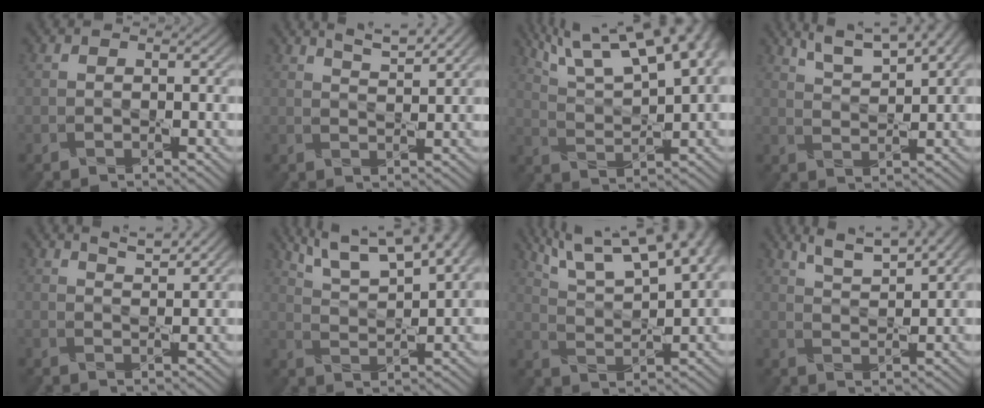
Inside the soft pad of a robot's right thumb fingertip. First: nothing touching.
{"total": 4.5, "force": [3.4, 0.6, 2.8], "torque": [-0.046, 0.004, 0.061]}
{"total": 16.9, "force": [10.2, 5.1, 12.4], "torque": [-0.223, 0.035, 0.152]}
{"total": 8.3, "force": [5.7, 2.0, 5.6], "torque": [-0.112, 0.011, 0.100]}
{"total": 3.2, "force": [2.5, 0.5, 2.0], "torque": [-0.032, 0.002, 0.048]}
{"total": 12.3, "force": [8.1, 3.5, 8.6], "torque": [-0.164, 0.025, 0.122]}
{"total": 15.4, "force": [9.8, 4.5, 11.0], "torque": [-0.200, 0.035, 0.145]}
{"total": 6.6, "force": [4.7, 1.3, 4.4], "torque": [-0.096, 0.011, 0.092]}